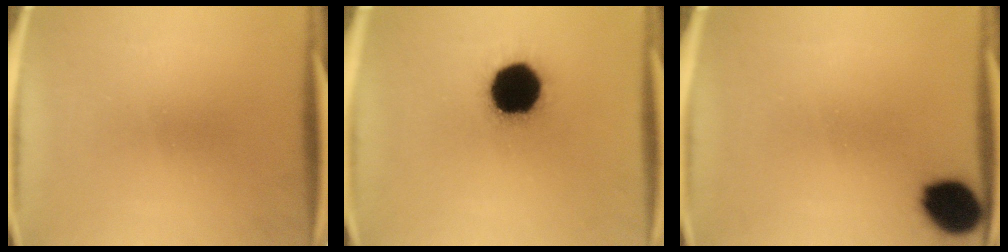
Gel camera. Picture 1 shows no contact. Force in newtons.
{"total": 19.8}
{"total": 12.8}